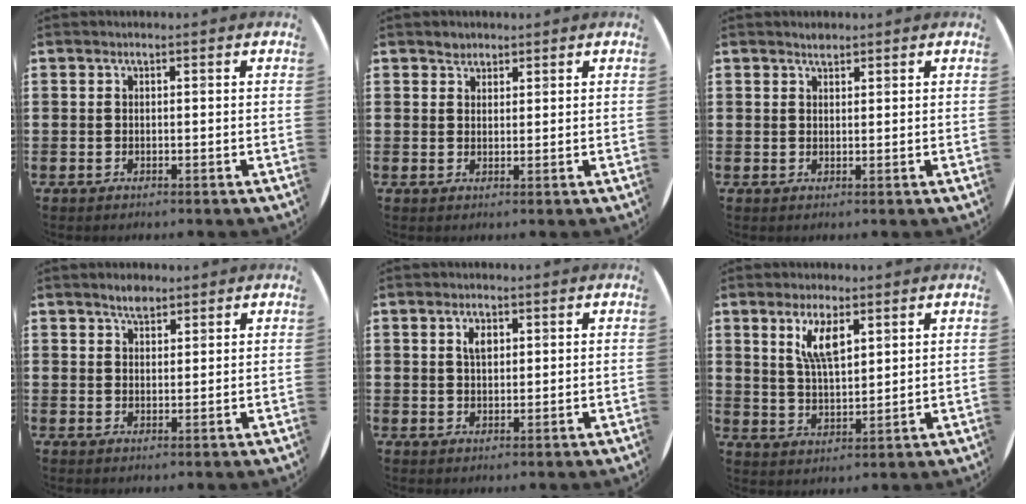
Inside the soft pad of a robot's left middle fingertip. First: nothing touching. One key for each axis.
{"total": 1.6, "fx": 1.4, "fy": 0.7, "fz": 0.0, "tx": 0.007, "ty": -0.001, "tz": 0.026}
{"total": 1.1, "fx": 1.1, "fy": 0.2, "fz": 0.0, "tx": 0.008, "ty": -0.003, "tz": 0.020}
{"total": 2.5, "fx": 2.2, "fy": 0.9, "fz": 0.7, "tx": -0.007, "ty": 0.001, "tz": 0.040}
{"total": 2.2, "fx": 1.1, "fy": 1.3, "fz": 1.4, "tx": -0.013, "ty": 0.000, "tz": 0.015}
{"total": 5.8, "fx": 3.4, "fy": 1.9, "fz": 4.3, "tx": -0.077, "ty": 0.000, "tz": 0.055}